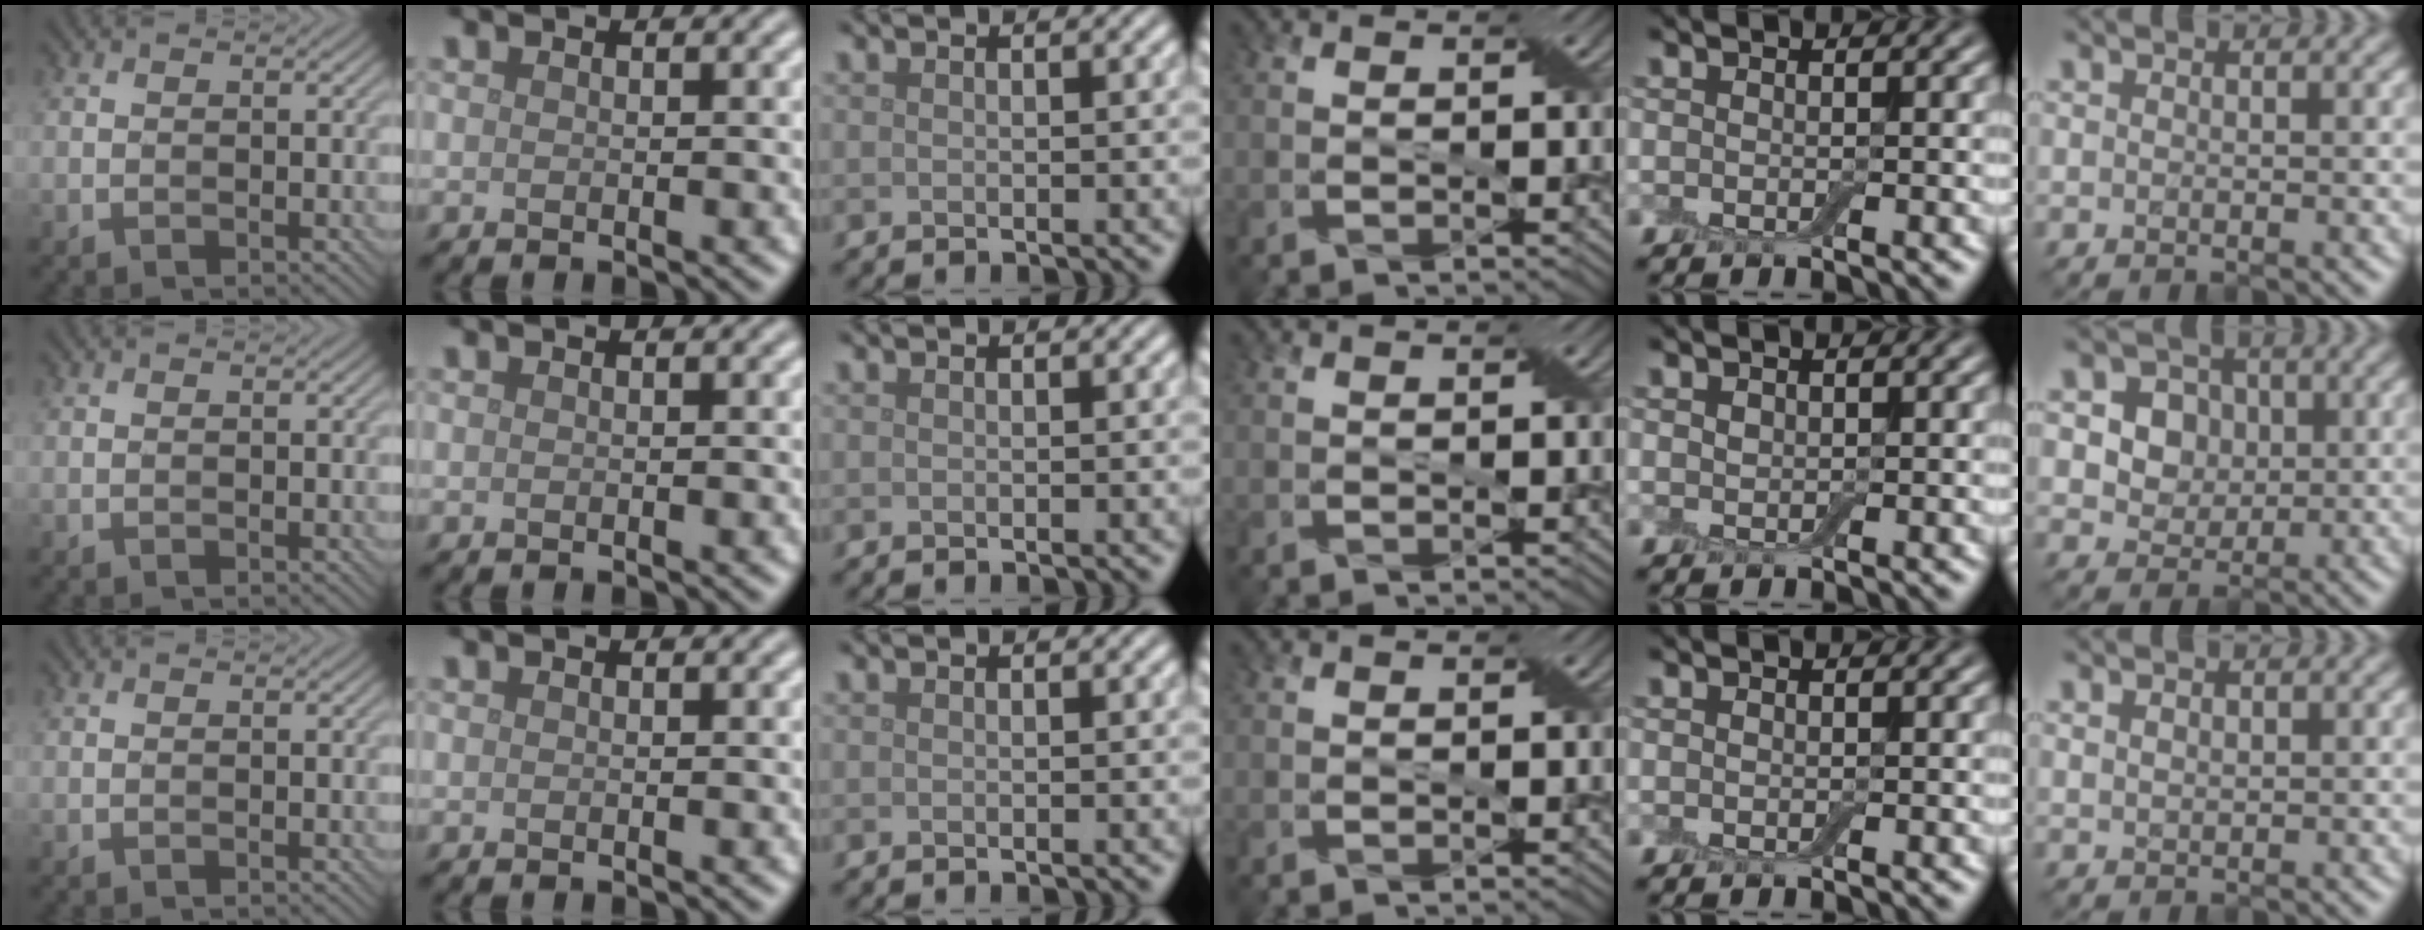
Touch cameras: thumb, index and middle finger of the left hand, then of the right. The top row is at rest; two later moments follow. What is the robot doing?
{"motion": "extract", "object": "drawer"}